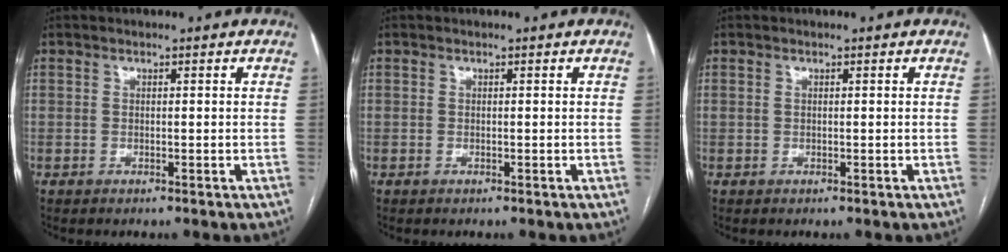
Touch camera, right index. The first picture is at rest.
{"total": 0.0}
{"total": 0.0}